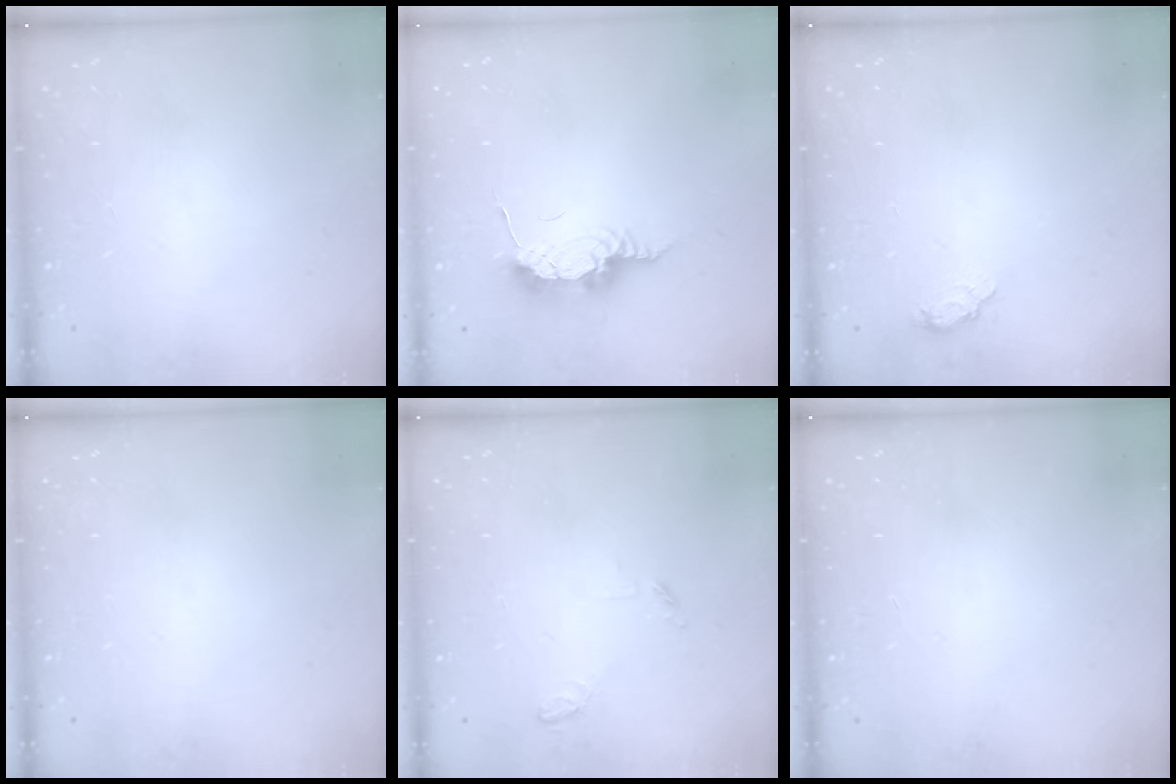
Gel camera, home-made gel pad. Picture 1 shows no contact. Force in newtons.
{"total": 8.5, "press": 8.4, "slide": 1.4}
{"total": 6.2, "press": 5.9, "slide": 1.9}
{"total": 0.0}
{"total": 3.7, "press": 3.6, "slide": 0.4}
{"total": 1.2, "press": 1.1, "slide": 0.2}